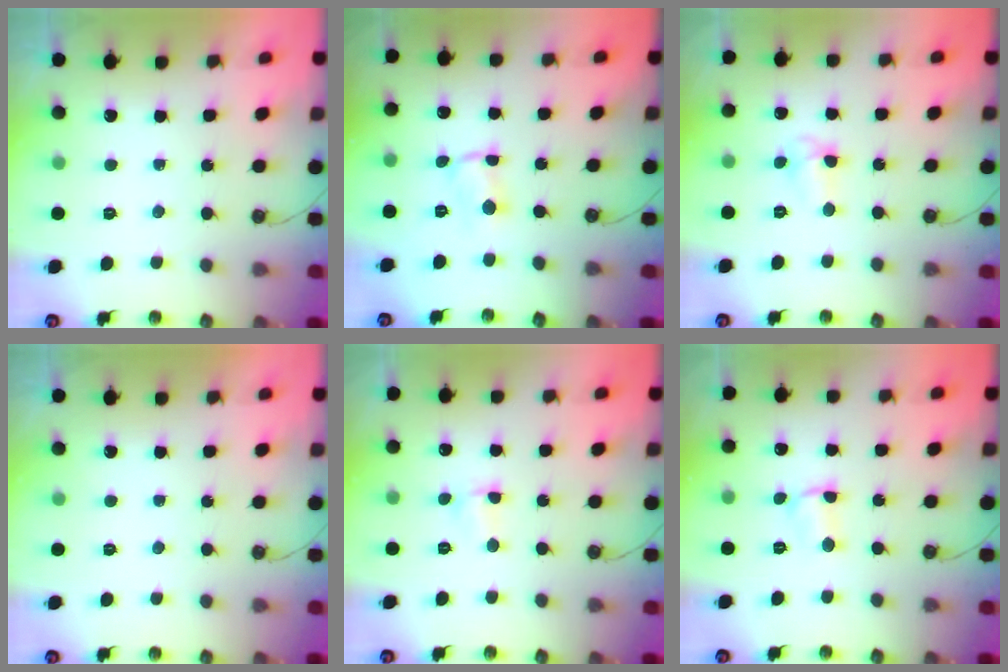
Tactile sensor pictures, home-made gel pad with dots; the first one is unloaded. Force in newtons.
{"total": 1.1, "press": 1.0, "slide": 0.2}
{"total": 3.6, "press": 3.6, "slide": 0.0}
{"total": 0.0}
{"total": 2.0, "press": 1.9, "slide": 0.6}
{"total": 2.6, "press": 2.6, "slide": 0.4}